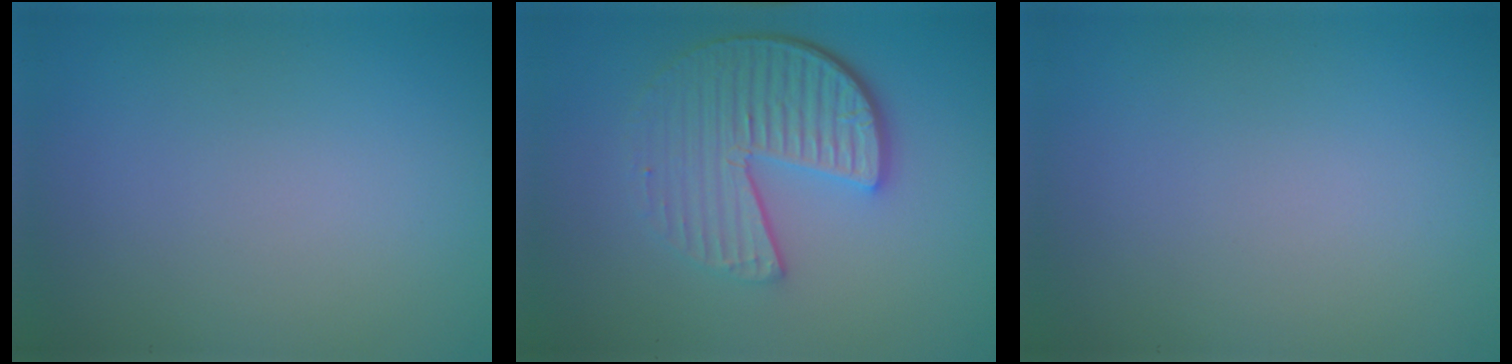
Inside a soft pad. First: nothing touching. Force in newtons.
{"total": 6.2, "press": 4.4, "slide": 4.3}
{"total": 0.0}